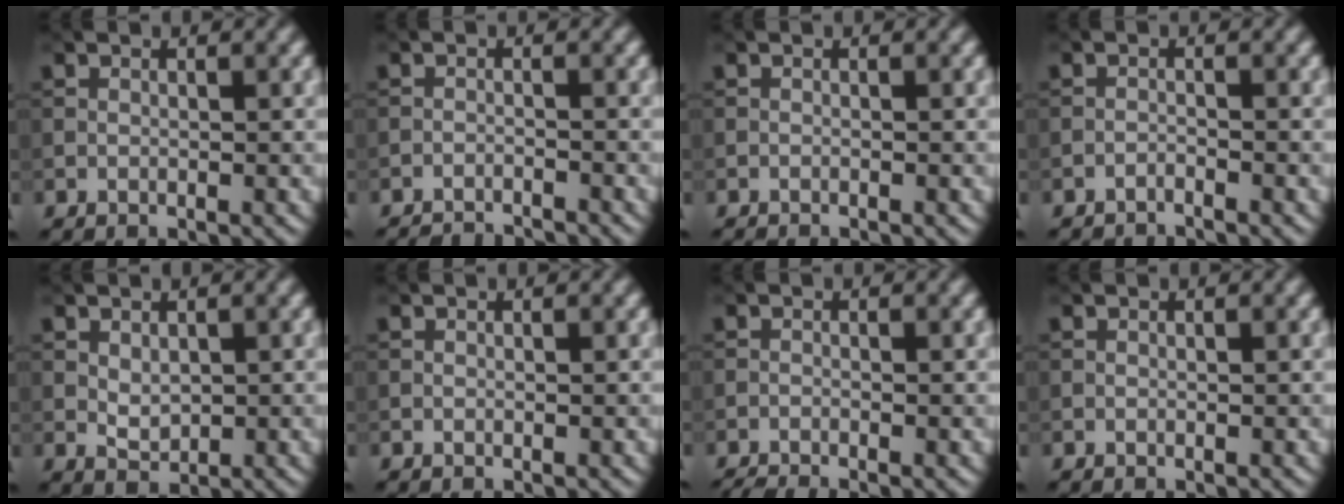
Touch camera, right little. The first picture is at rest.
{"total": 5.1, "force": [-5.0, 0.7, 1.0], "torque": [-0.016, -0.009, -0.075]}
{"total": 0.9, "force": [-0.9, 0.1, 0.1], "torque": [0.003, -0.004, -0.018]}
{"total": 1.5, "force": [-1.4, 0.1, 0.2], "torque": [-0.001, -0.003, -0.032]}
{"total": 1.7, "force": [0.3, 1.2, 1.2], "torque": [-0.024, -0.004, 0.011]}
{"total": 0.0}
{"total": 2.0, "force": [-1.8, 0.1, 0.8], "torque": [-0.018, -0.005, -0.040]}
{"total": 0.0}